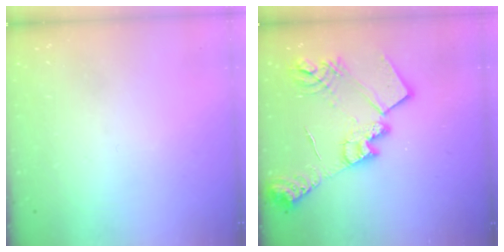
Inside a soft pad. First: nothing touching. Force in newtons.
{"total": 23.1, "press": 23.0, "slide": 2.1}